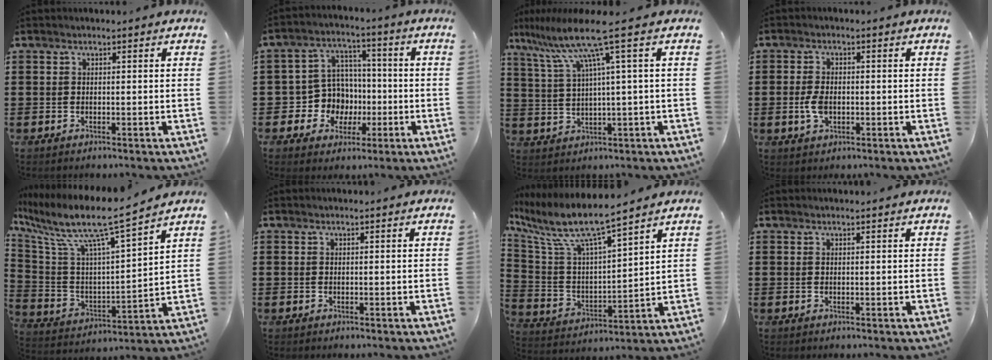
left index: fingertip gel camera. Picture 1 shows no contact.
{"total": 8.4, "force": [-0.9, 8.0, 2.3], "torque": [-0.078, 0.016, -0.008]}
{"total": 9.4, "force": [4.5, -0.3, 8.3], "torque": [-0.195, -0.023, 0.064]}
{"total": 3.6, "force": [-0.4, 2.0, 3.0], "torque": [-0.077, -0.005, -0.013]}
{"total": 10.6, "force": [8.4, 0.7, 6.5], "torque": [-0.152, -0.066, 0.131]}
{"total": 0.0}
{"total": 8.6, "force": [6.9, 1.3, 4.9], "torque": [-0.127, -0.044, 0.112]}
{"total": 0.5, "force": [0.5, 0.0, 0.2], "torque": [-0.005, -0.001, 0.011]}